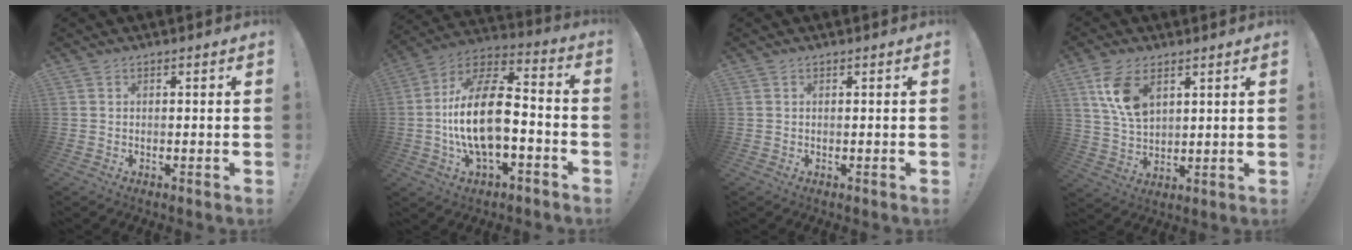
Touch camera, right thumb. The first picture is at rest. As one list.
[{"total": 19.8, "force": [-3.0, 10.2, 16.7], "torque": [-0.309, 0.019, -0.049]}, {"total": 0.0}, {"total": 10.5, "force": [5.2, 6.0, 6.9], "torque": [-0.137, -0.013, 0.096]}]